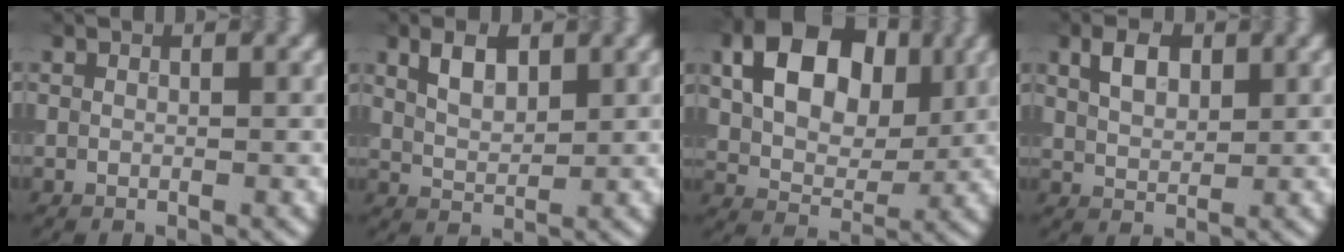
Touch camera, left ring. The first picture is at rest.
{"total": 3.2, "force": [1.6, 1.7, 2.2], "torque": [-0.046, 0.002, 0.032]}
{"total": 9.5, "force": [2.5, 6.4, 6.5], "torque": [-0.113, 0.004, 0.037]}
{"total": 3.1, "force": [1.4, 1.8, 2.0], "torque": [-0.041, 0.004, 0.027]}